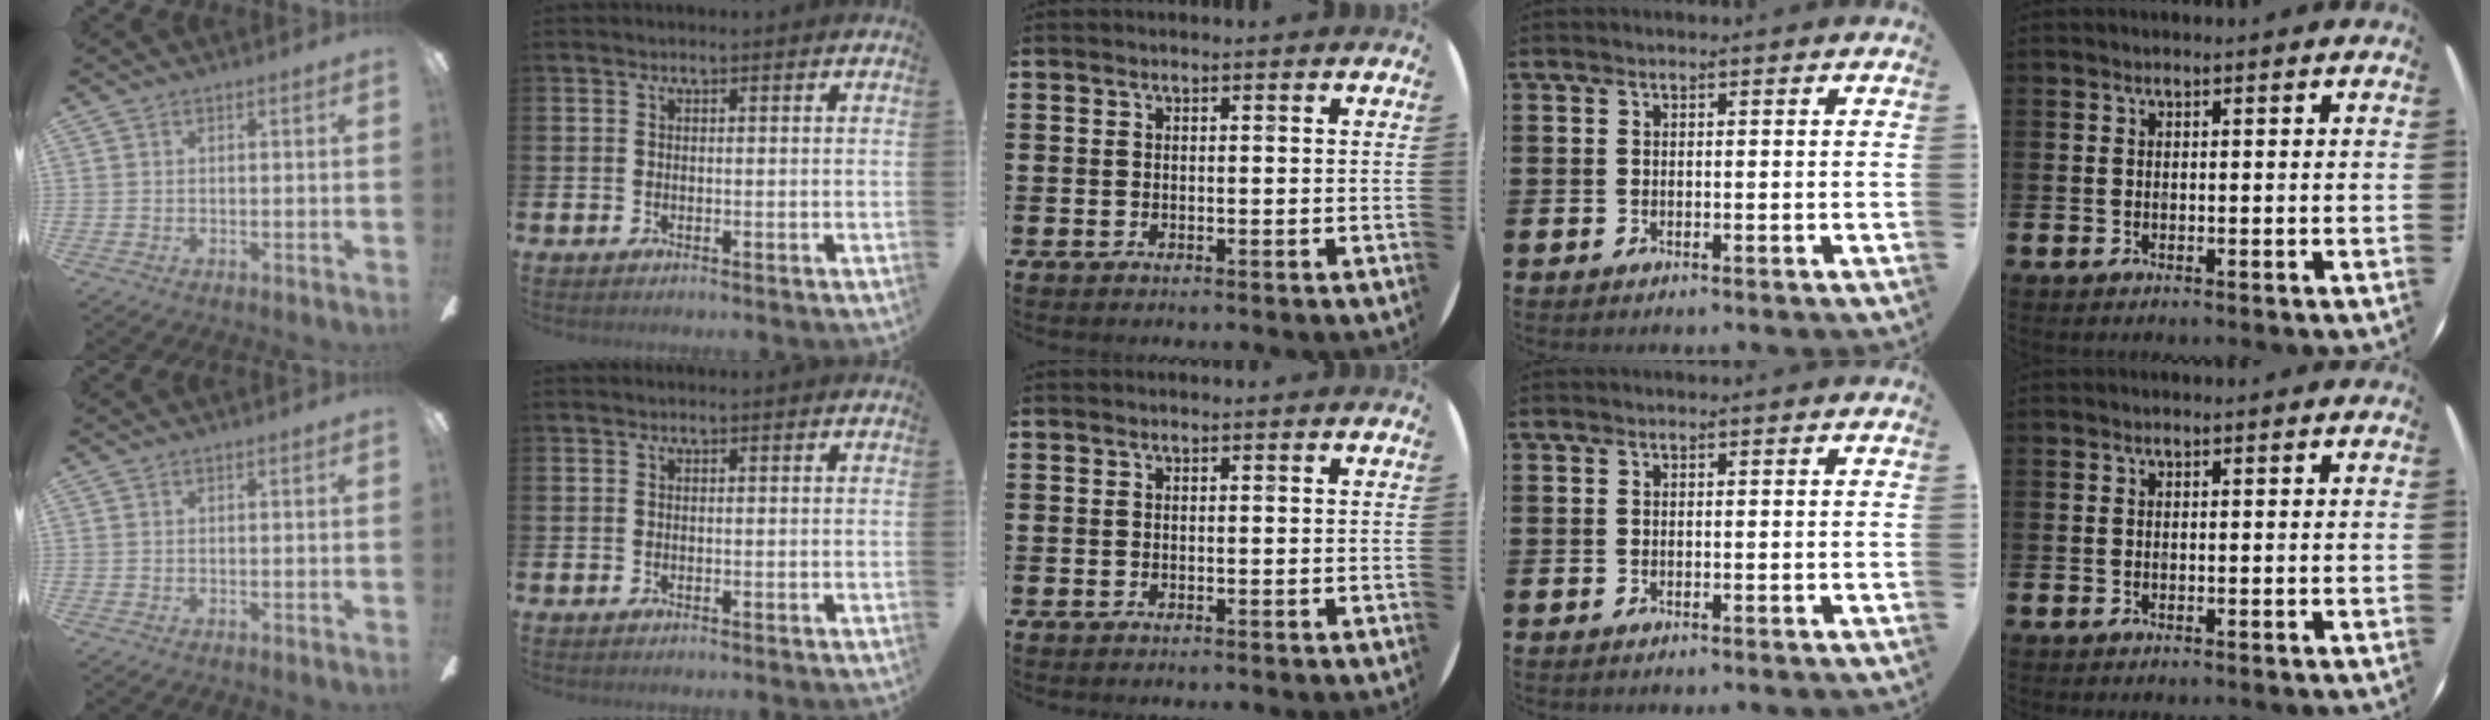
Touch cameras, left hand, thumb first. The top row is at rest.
{}